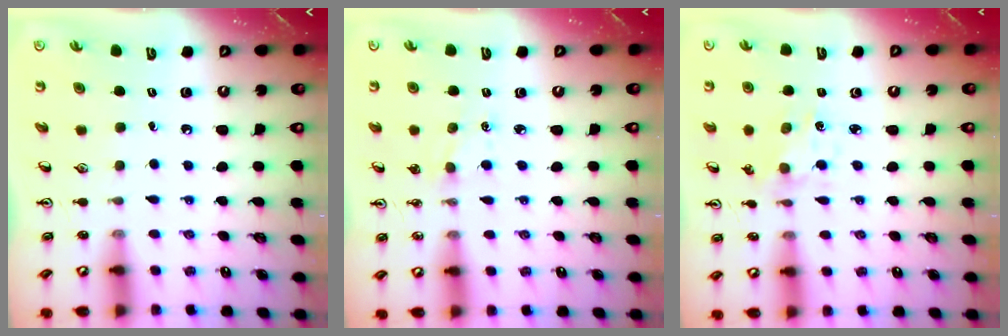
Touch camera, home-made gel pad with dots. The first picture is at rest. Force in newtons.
{"total": 2.7, "press": 2.7, "slide": 0.4}
{"total": 1.4, "press": 1.4, "slide": 0.3}